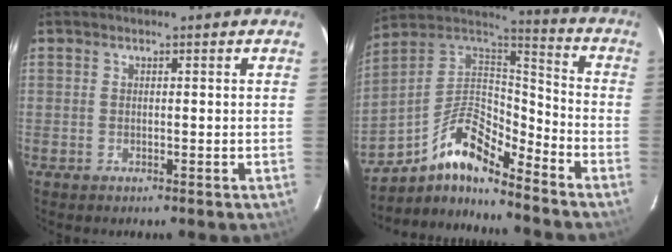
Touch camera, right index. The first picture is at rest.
{"total": 13.6, "force": [-9.5, 4.5, 8.6], "torque": [-0.168, 0.018, -0.185]}